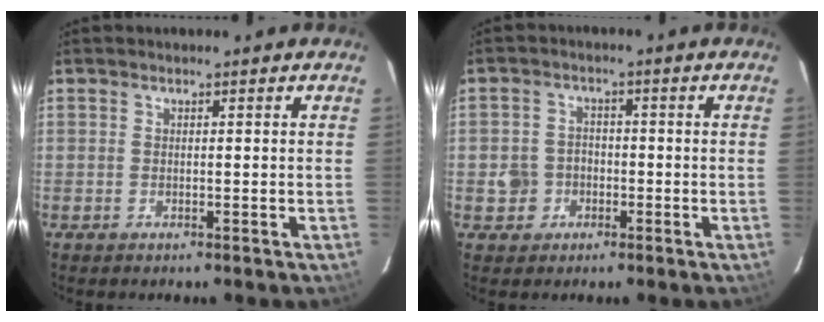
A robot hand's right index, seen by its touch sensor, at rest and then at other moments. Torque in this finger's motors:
{"motor_torque": [0.01, 0.04, 0.05, 0.02]}